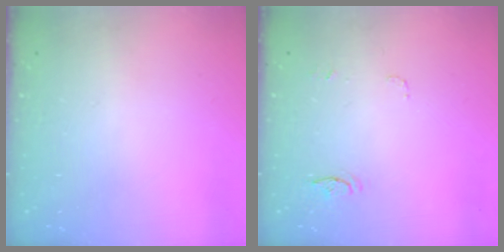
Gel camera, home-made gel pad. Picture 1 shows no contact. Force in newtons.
{"total": 5.5, "press": 5.4, "slide": 0.4}